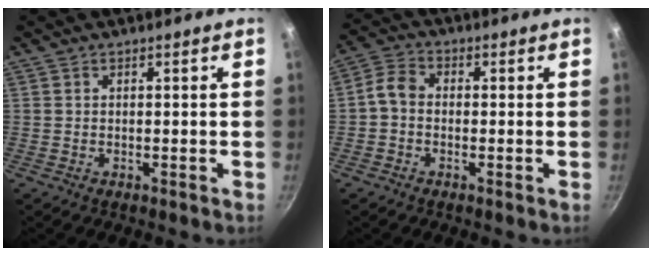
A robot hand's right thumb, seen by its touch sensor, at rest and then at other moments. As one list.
[{"total": 4.3, "force": [-0.9, 3.3, 2.6], "torque": [-0.055, 0.022, -0.032]}]